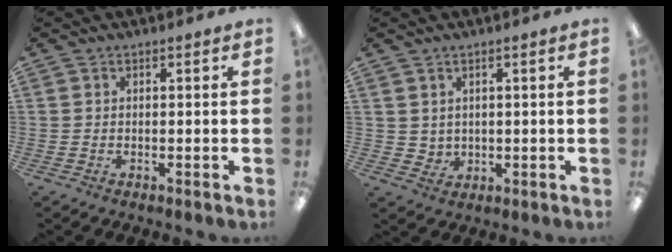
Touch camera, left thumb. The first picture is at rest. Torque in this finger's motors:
{"motor_torque": [-0.24, 0.18, 0.22, -0.28, 0.00]}